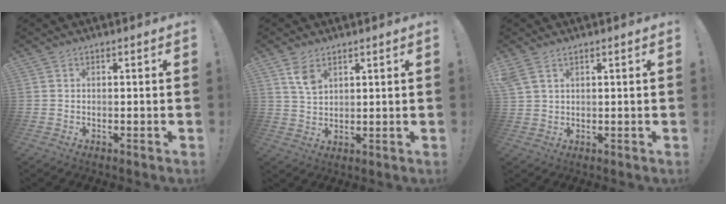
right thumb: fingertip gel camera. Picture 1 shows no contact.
{"total": 5.5, "force": [3.1, 3.0, 3.4], "torque": [-0.052, -0.016, 0.055]}
{"total": 3.6, "force": [2.3, 1.2, 2.4], "torque": [-0.054, -0.004, 0.048]}